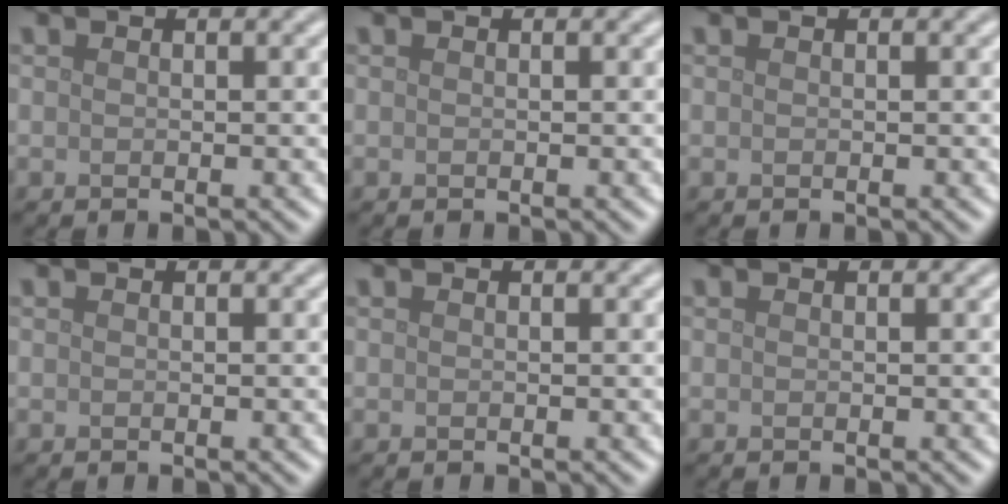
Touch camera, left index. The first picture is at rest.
{"total": 0.0}
{"total": 0.0}
{"total": 0.0}
{"total": 0.0}
{"total": 0.0}